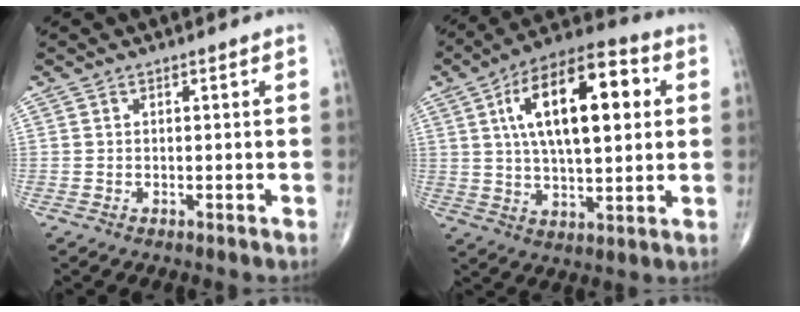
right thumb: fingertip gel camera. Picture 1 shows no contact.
{"total": 19.9, "force": [4.8, 8.7, 17.2], "torque": [-0.263, 0.013, 0.071]}